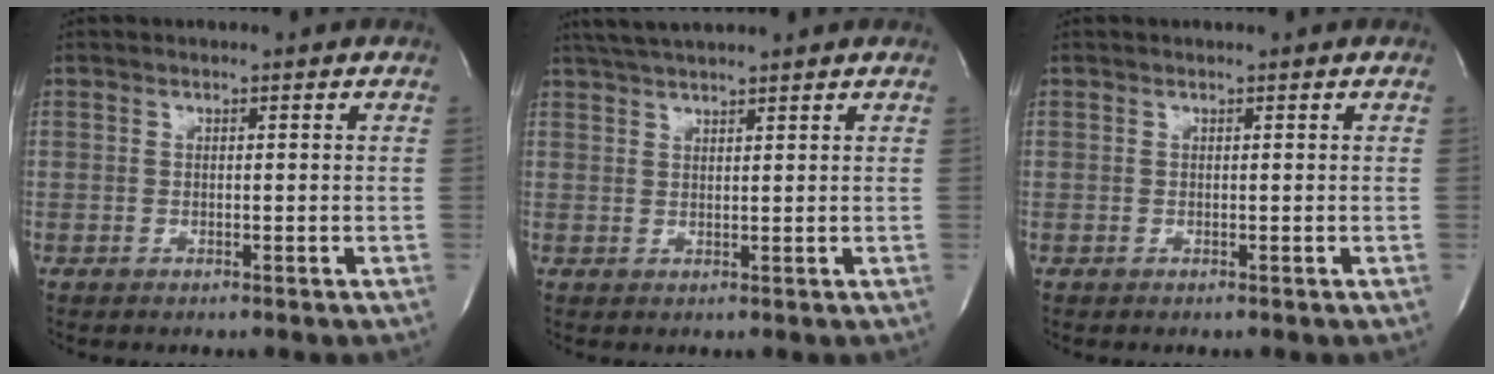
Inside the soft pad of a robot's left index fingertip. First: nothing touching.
{"total": 5.8, "force": [5.1, 0.1, 2.8], "torque": [-0.050, 0.023, 0.087]}
{"total": 0.0}